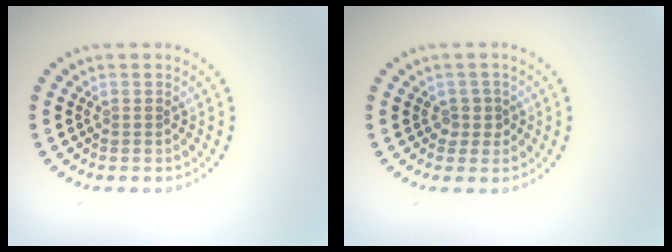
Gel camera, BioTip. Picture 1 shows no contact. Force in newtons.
{"total": 1.3, "press": 1.1, "slide": 0.8}